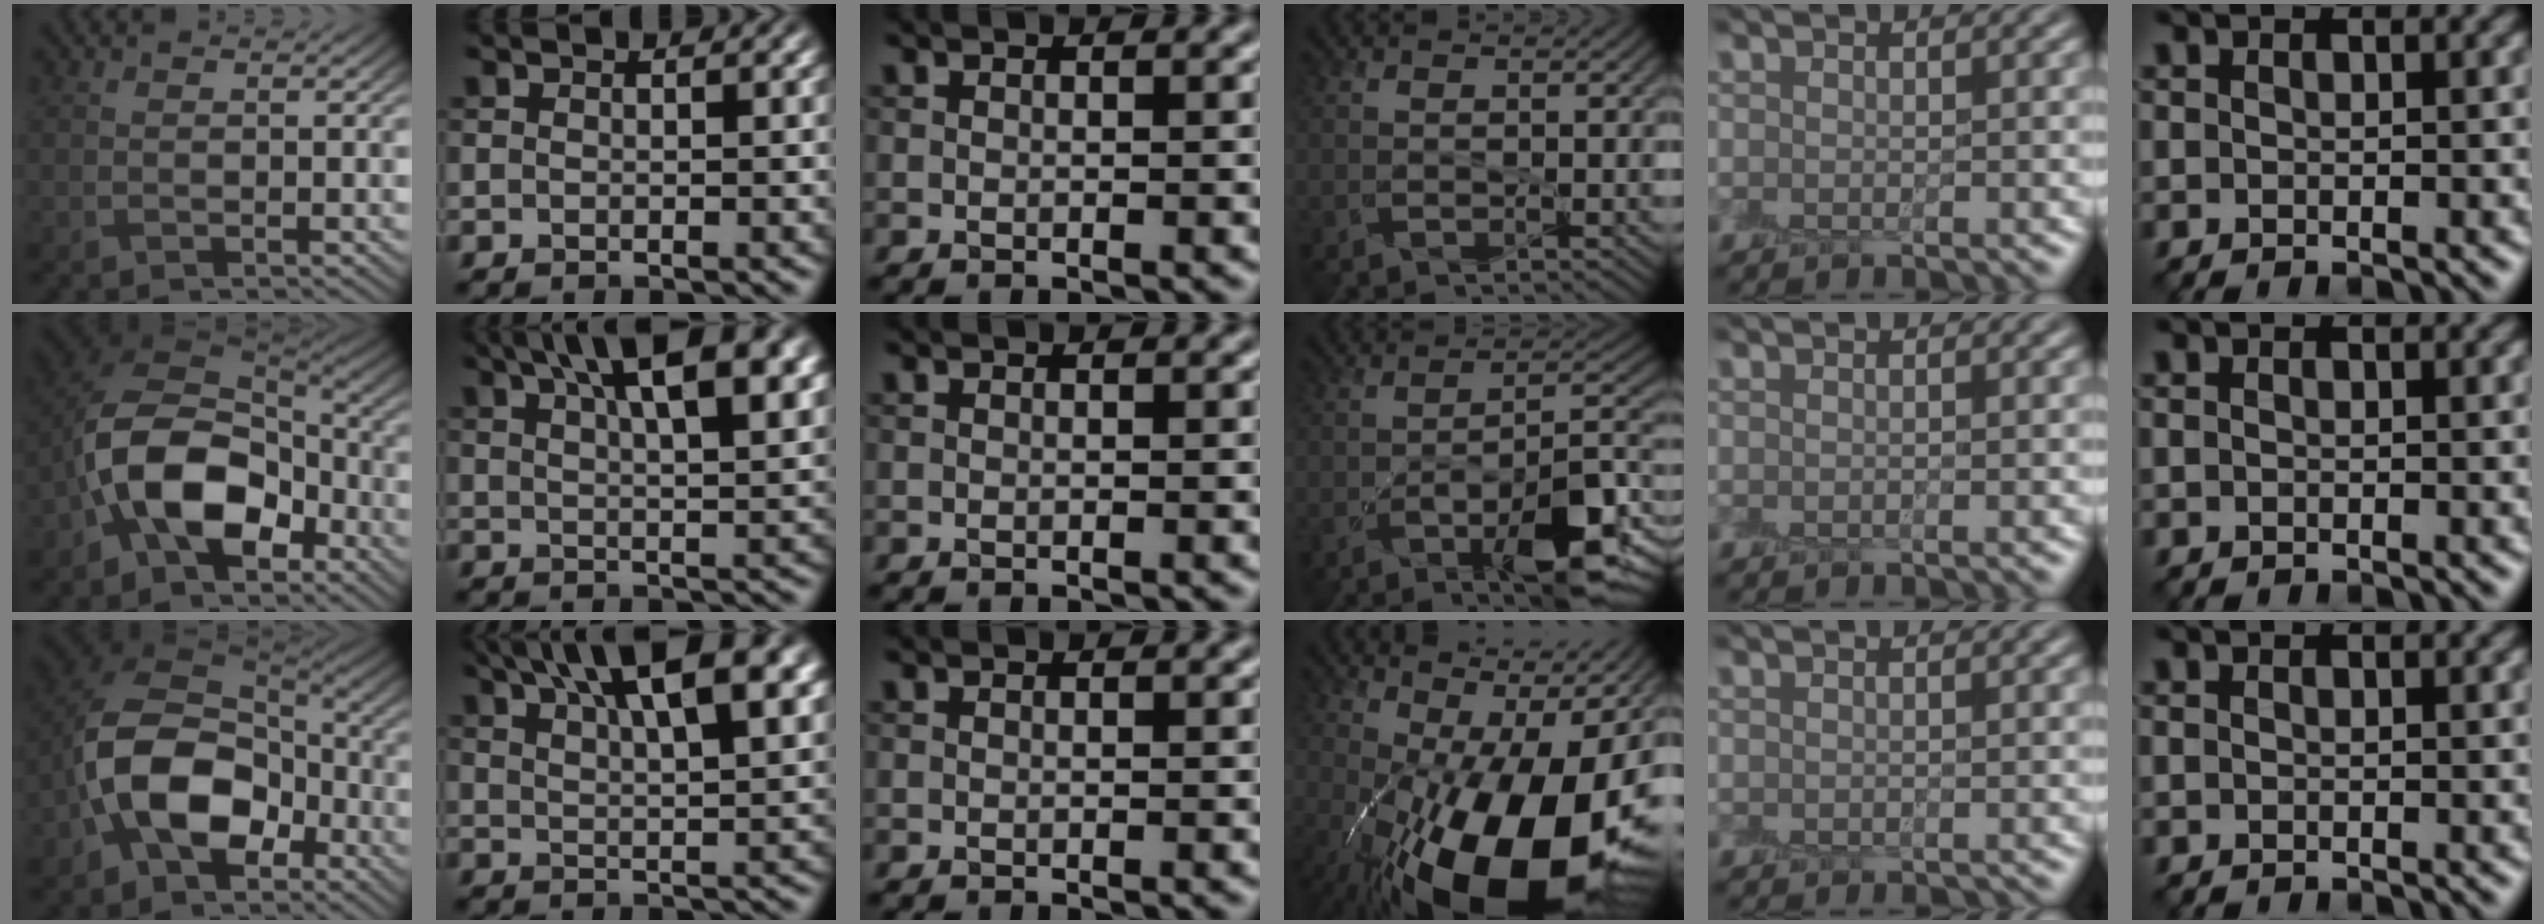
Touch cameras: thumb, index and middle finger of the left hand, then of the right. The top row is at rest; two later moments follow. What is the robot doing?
{"motion": "peel", "object": "shipping label"}